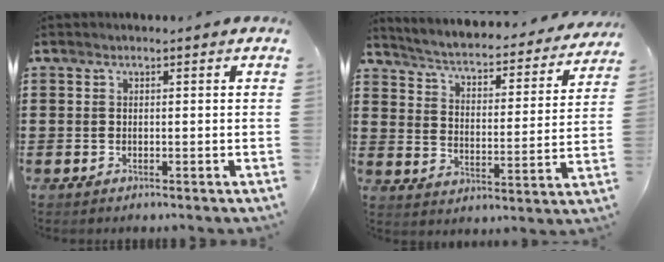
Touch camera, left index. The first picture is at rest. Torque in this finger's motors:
{"motor_torque": [1.07, -1.07, 0.28, 0.05]}